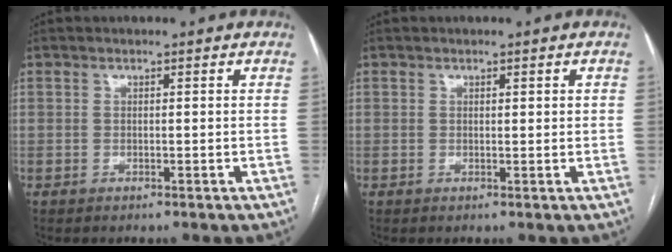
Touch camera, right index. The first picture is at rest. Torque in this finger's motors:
{"motor_torque": [-0.19, 0.25, -0.03, 0.00]}